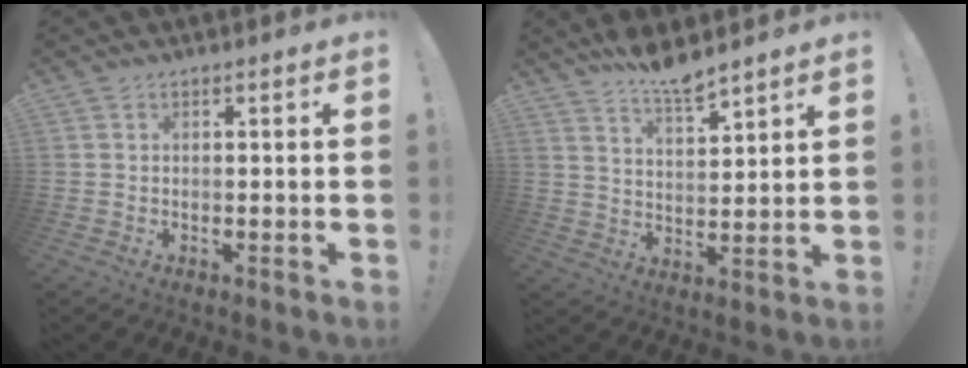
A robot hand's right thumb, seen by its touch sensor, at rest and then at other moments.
{"total": 7.5, "force": [6.8, 0.7, 3.1], "torque": [-0.057, -0.049, 0.120]}